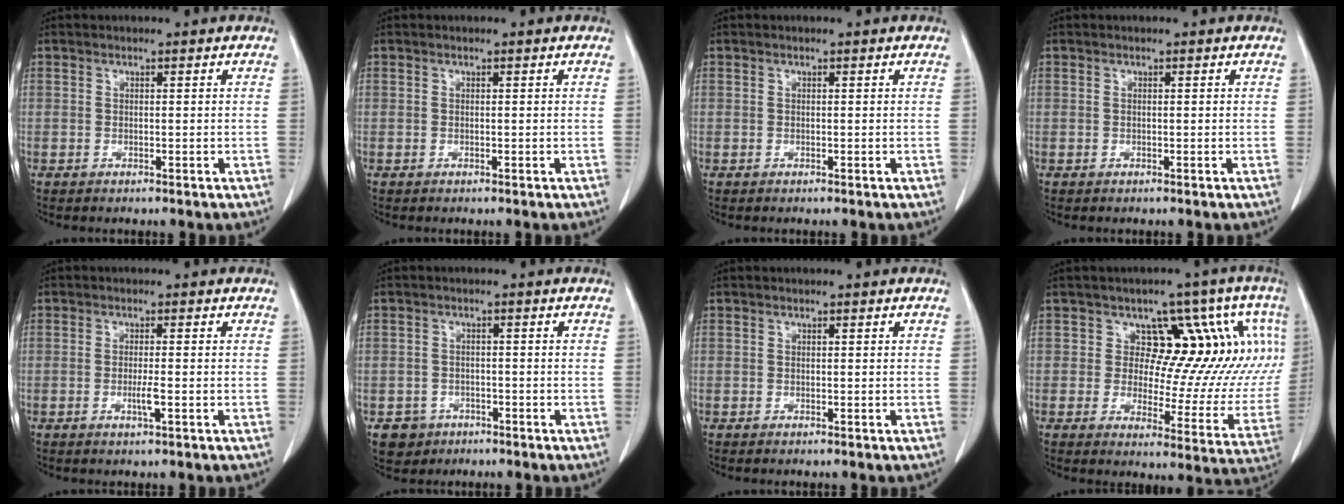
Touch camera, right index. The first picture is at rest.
{"total": 0.0}
{"total": 0.0}
{"total": 0.0}
{"total": 2.2, "force": [-0.7, 0.1, 2.1], "torque": [-0.039, -0.003, -0.013]}
{"total": 3.8, "force": [-1.9, 3.3, 0.1], "torque": [0.005, 0.012, -0.026]}
{"total": 0.0}
{"total": 15.2, "force": [5.9, 8.2, 11.4], "torque": [-0.109, 0.010, 0.066]}